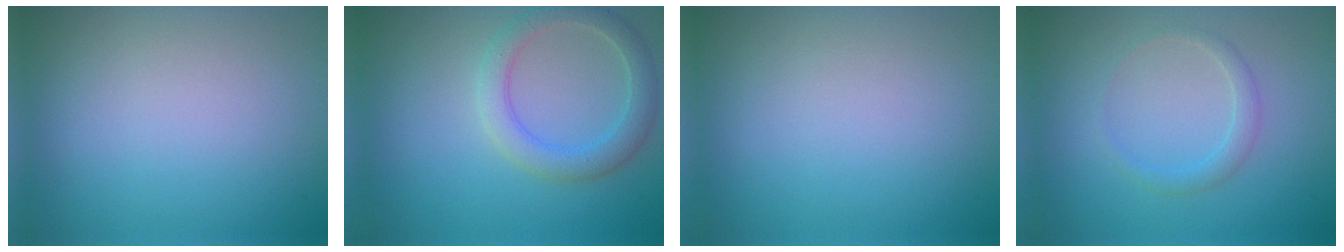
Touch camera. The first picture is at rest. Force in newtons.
{"total": 3.2, "press": 3.2, "slide": 0.2}
{"total": 0.0}
{"total": 1.4, "press": 1.4, "slide": 0.1}